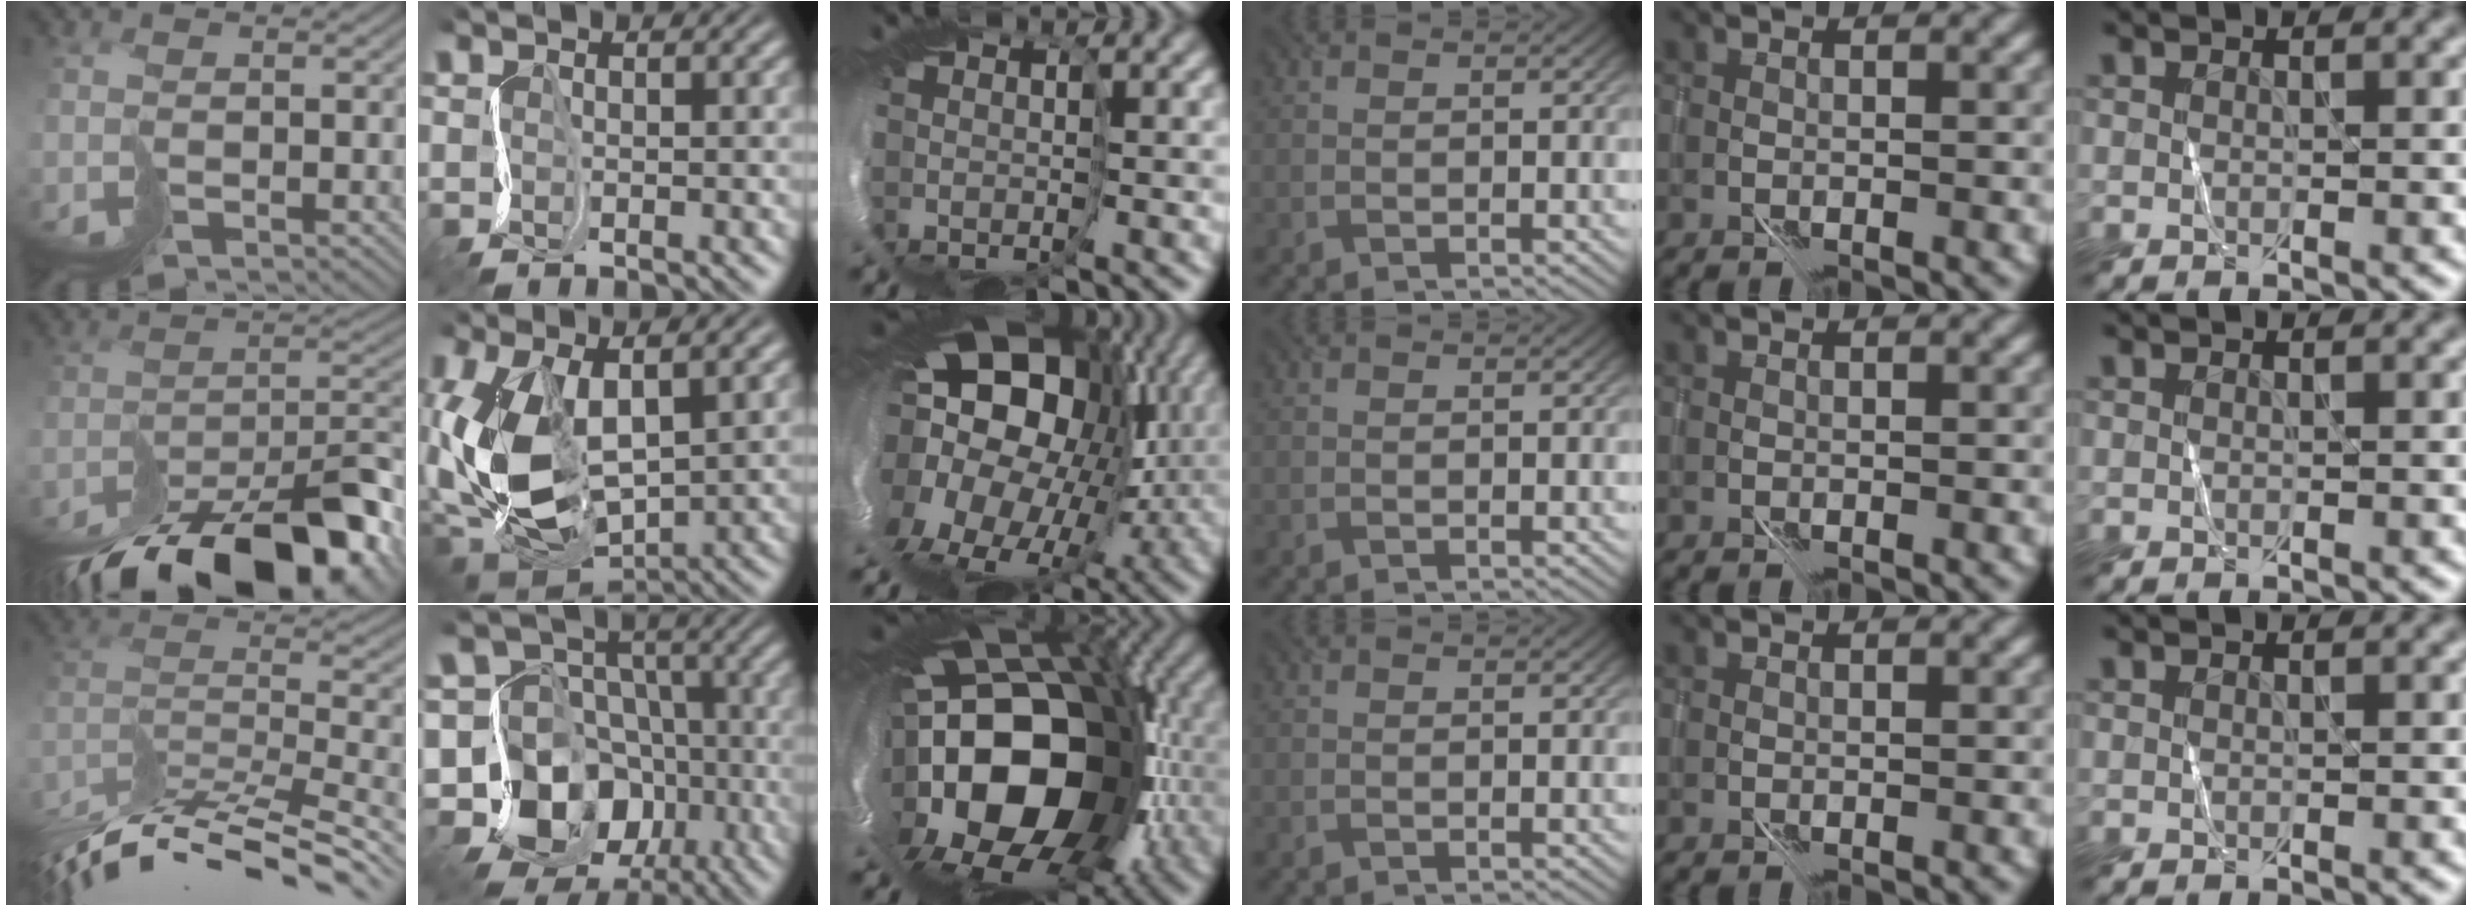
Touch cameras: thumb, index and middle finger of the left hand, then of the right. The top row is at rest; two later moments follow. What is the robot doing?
{"motion": "cut", "object": "paper bag"}